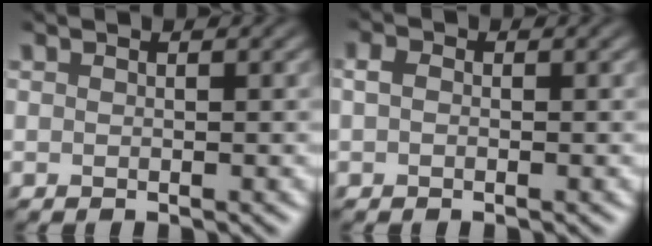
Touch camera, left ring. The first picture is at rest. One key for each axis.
{"total": 1.0, "fx": 0.0, "fy": 0.7, "fz": 0.6, "tx": -0.012, "ty": 0.002, "tz": -0.004}